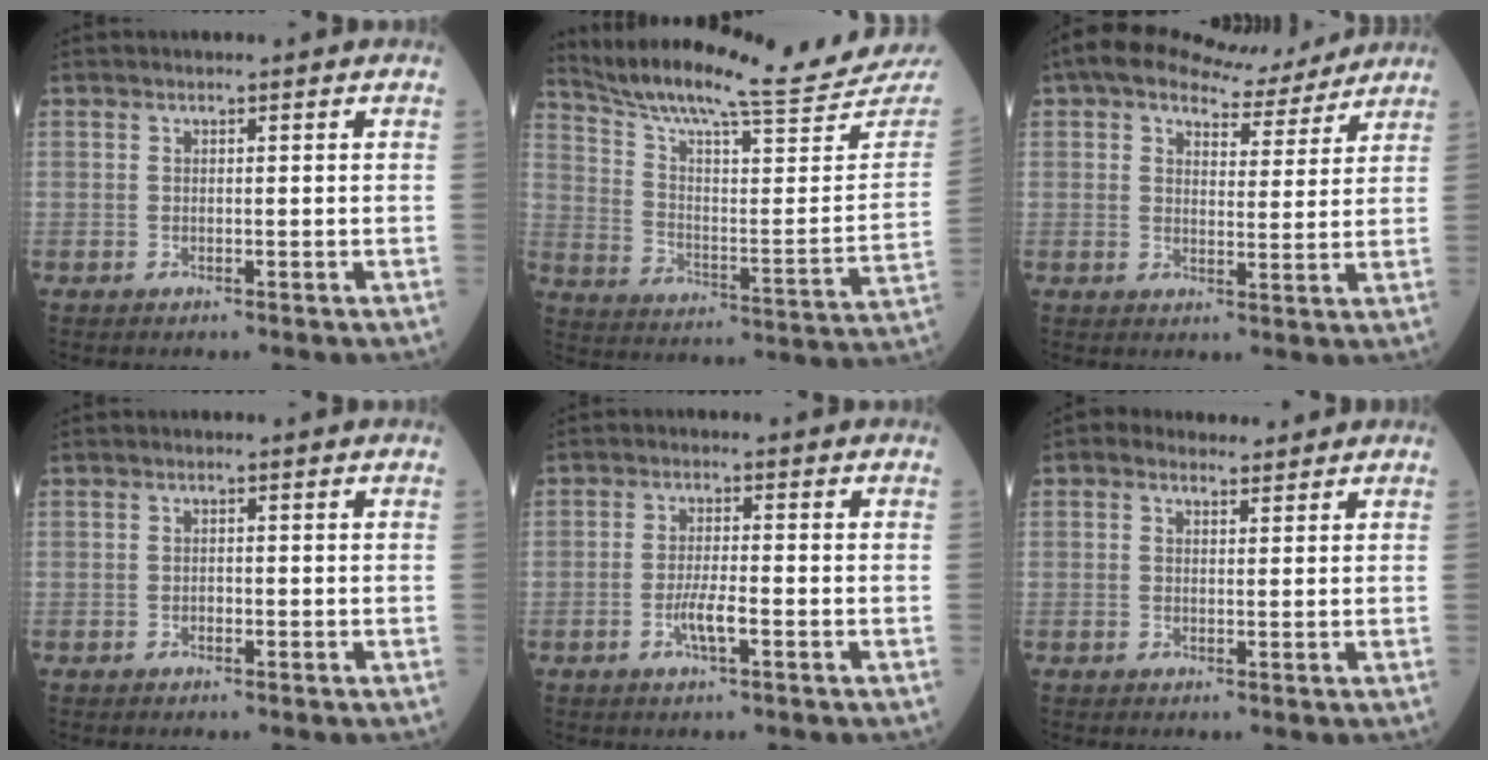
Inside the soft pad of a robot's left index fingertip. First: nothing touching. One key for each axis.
{"total": 22.5, "fx": 21.0, "fy": -1.1, "fz": 8.0, "tx": -0.151, "ty": -0.096, "tz": 0.296}
{"total": 9.1, "fx": 8.0, "fy": 3.1, "fz": 3.0, "tx": -0.048, "ty": 0.014, "tz": 0.106}
{"total": 0.6, "fx": -0.4, "fy": 0.3, "fz": 0.3, "tx": -0.006, "ty": -0.002, "tz": -0.008}
{"total": 3.5, "fx": -1.5, "fy": 0.3, "fz": 3.1, "tx": -0.064, "ty": -0.005, "tz": -0.030}
{"total": 2.7, "fx": 2.1, "fy": 1.6, "fz": 0.8, "tx": -0.016, "ty": 0.016, "tz": 0.031}